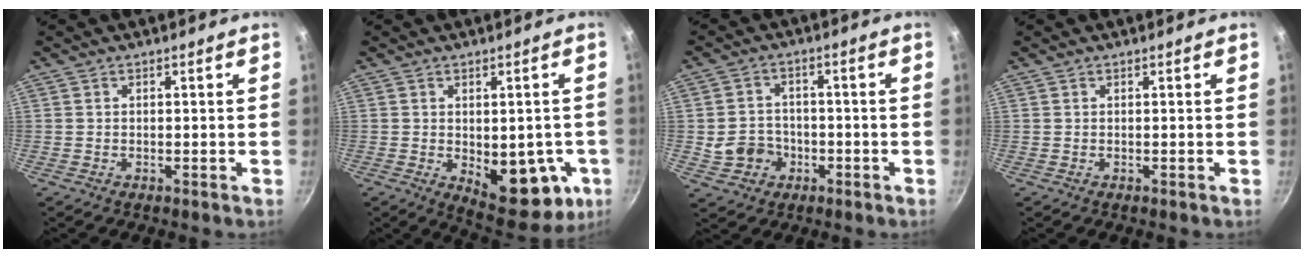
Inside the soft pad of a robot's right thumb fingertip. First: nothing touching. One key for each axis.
{"total": 13.4, "fx": -3.9, "fy": 7.0, "fz": 10.8, "tx": -0.108, "ty": 0.002, "tz": -0.033}
{"total": 6.7, "fx": -1.8, "fy": 6.0, "fz": 2.3, "tx": -0.016, "ty": 0.019, "tz": -0.027}
{"total": 0.0}